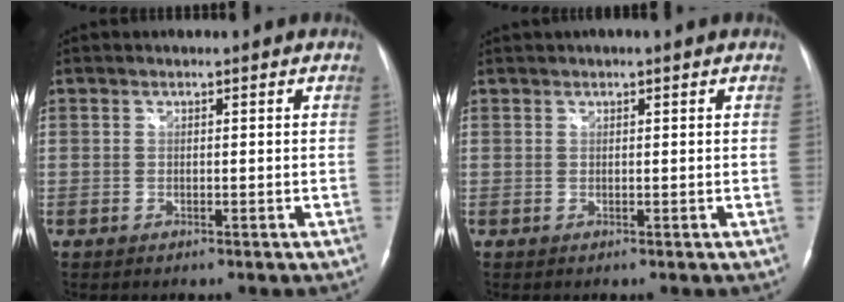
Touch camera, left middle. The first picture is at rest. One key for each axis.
{"total": 1.5, "fx": 1.1, "fy": 0.0, "fz": 1.0, "tx": -0.015, "ty": 0.022, "tz": 0.018}